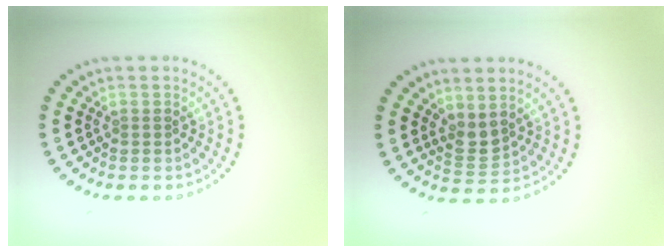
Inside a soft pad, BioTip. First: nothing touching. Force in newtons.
{"total": 1.9, "press": 1.5, "slide": 1.0}